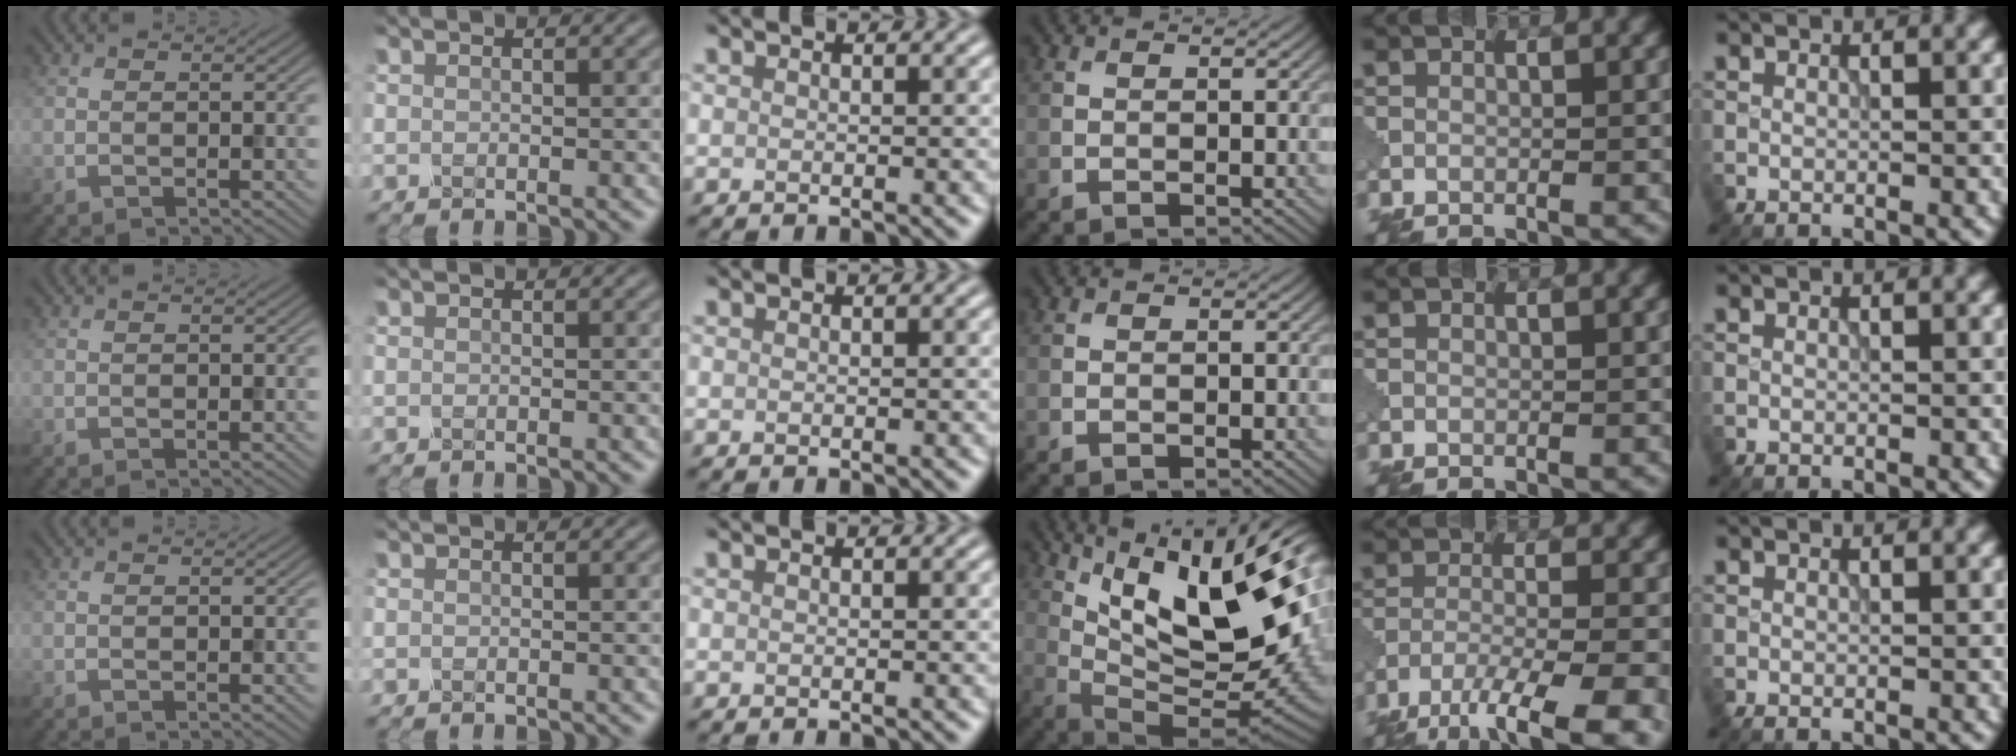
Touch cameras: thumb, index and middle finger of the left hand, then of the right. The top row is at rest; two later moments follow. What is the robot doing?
{"motion": "shake", "object": "salt shaker"}